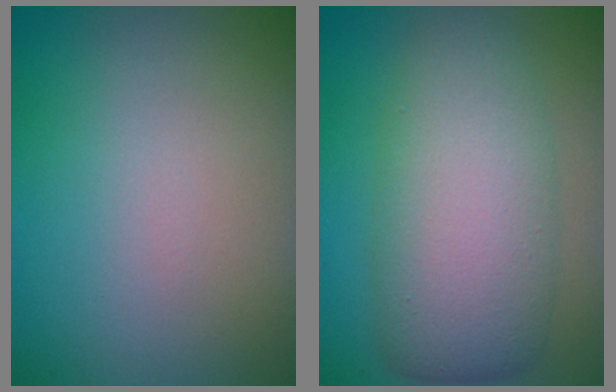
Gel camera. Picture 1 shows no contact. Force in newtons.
{"total": 8.0, "press": 8.0, "slide": 0.4}